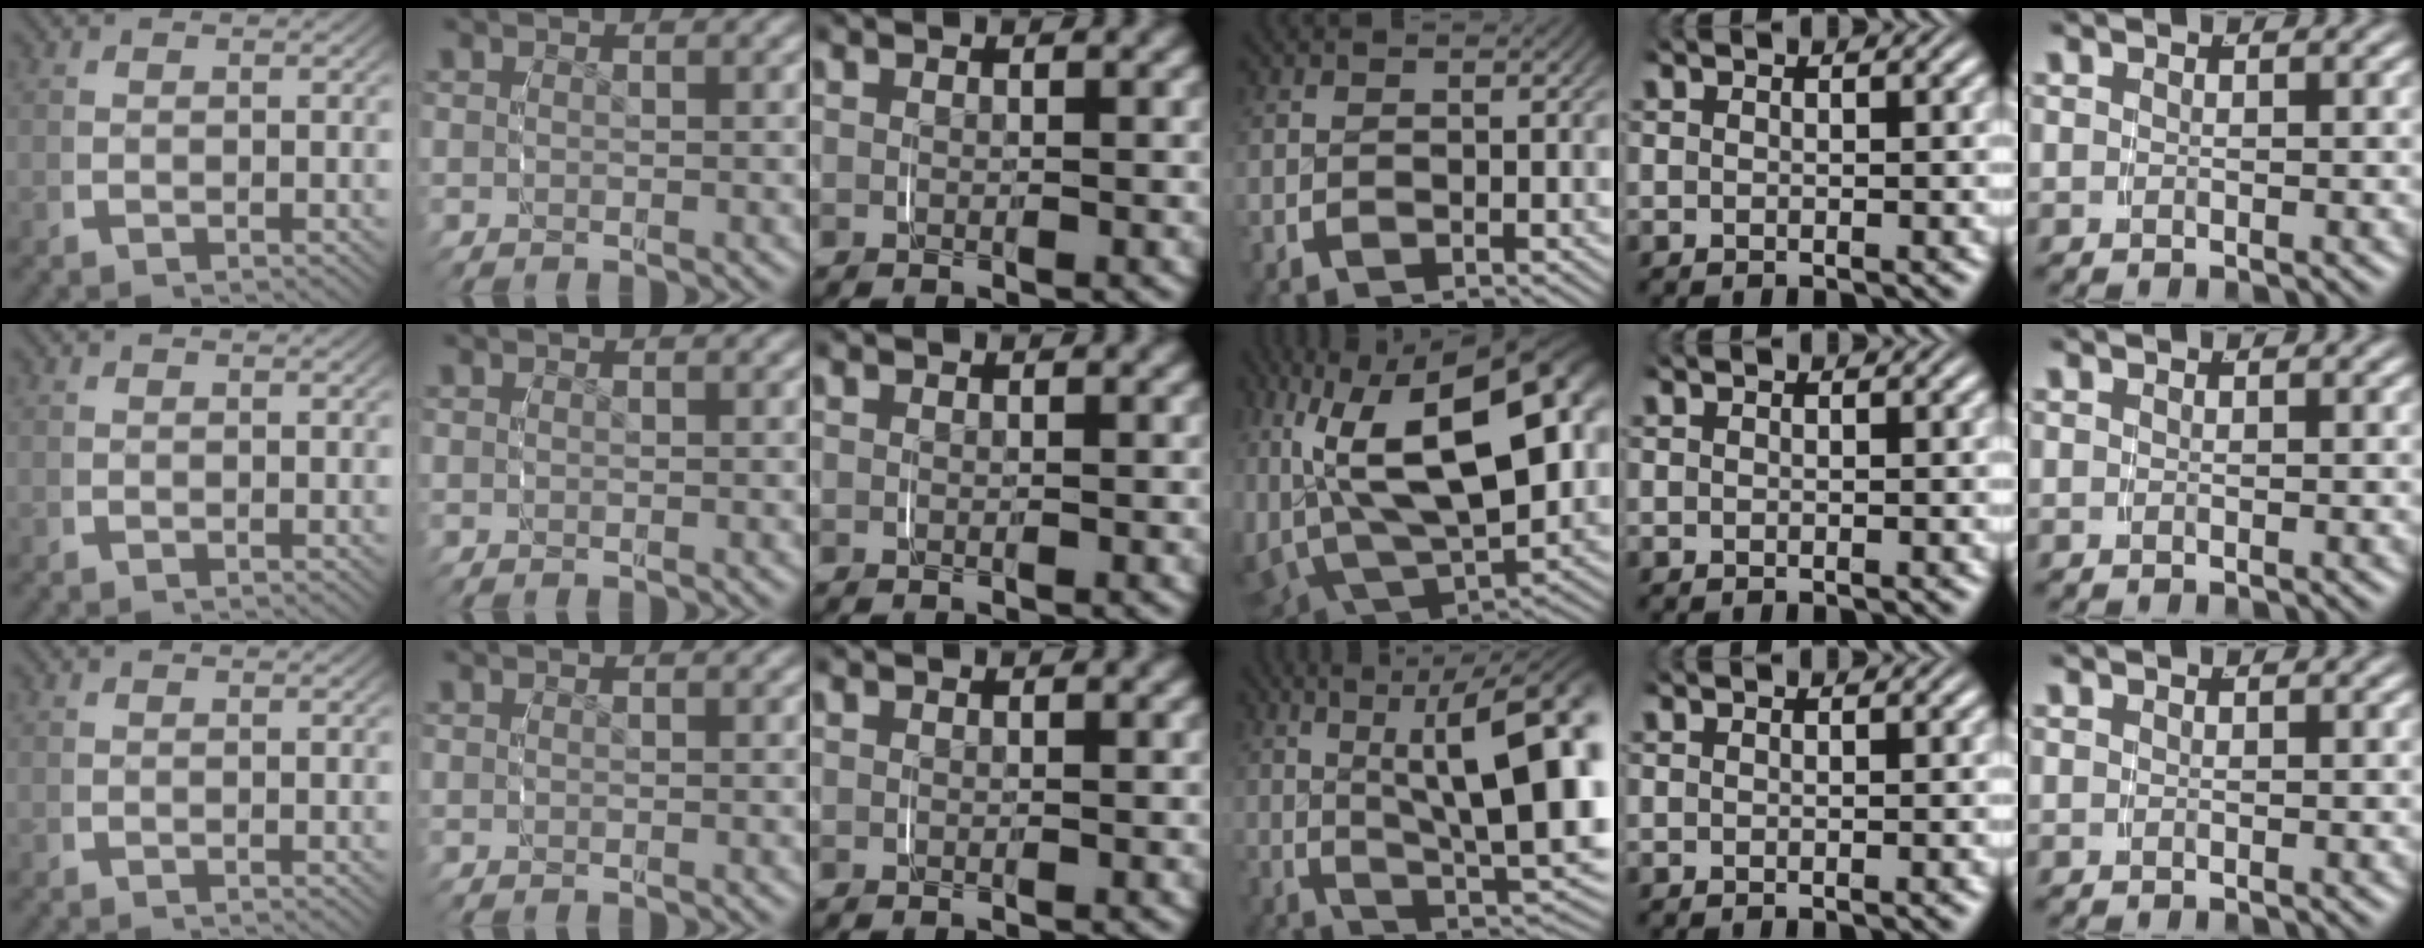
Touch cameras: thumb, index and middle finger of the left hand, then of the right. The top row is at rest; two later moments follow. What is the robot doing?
{"motion": "grasp_and_lifting", "object": "glasses case"}